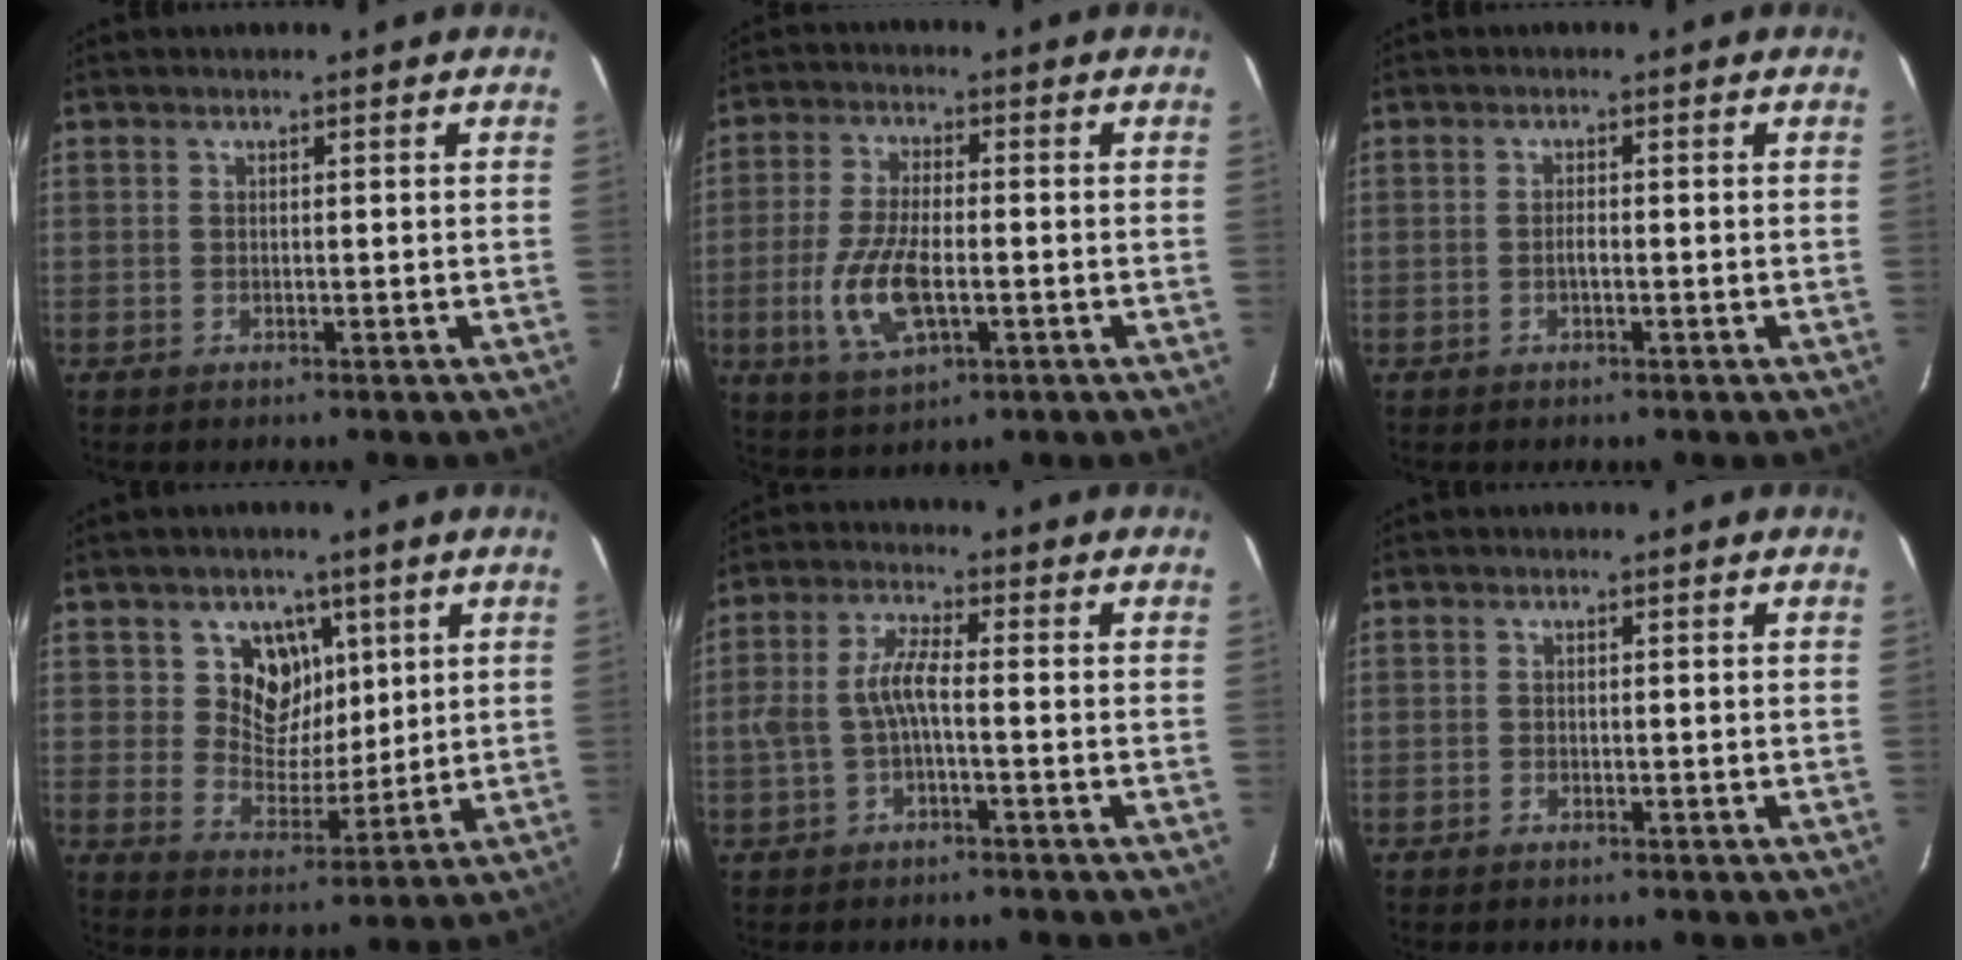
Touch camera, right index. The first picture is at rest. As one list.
[{"total": 10.9, "force": [-2.7, 4.6, 9.5], "torque": [-0.205, -0.007, -0.049]}, {"total": 1.1, "force": [-0.5, 0.4, 0.9], "torque": [-0.019, 0.000, -0.008]}, {"total": 8.9, "force": [3.8, 7.4, 3.1], "torque": [-0.050, -0.013, 0.069]}, {"total": 5.3, "force": [-1.4, 1.4, 4.9], "torque": [-0.109, 0.012, -0.024]}, {"total": 0.6, "force": [-0.5, 0.3, 0.0], "torque": [0.000, -0.001, -0.010]}]